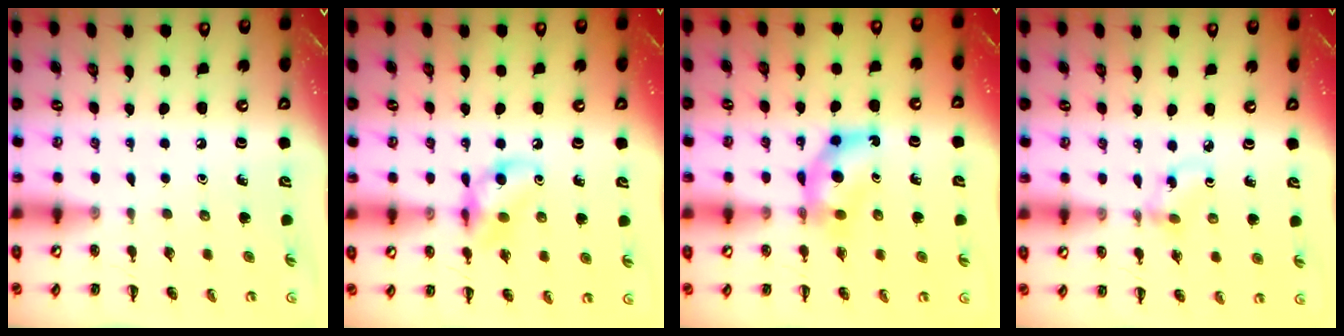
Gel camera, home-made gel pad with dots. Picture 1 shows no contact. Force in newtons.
{"total": 10.1, "press": 10.1, "slide": 1.0}
{"total": 6.2, "press": 6.1, "slide": 0.8}
{"total": 2.9, "press": 2.7, "slide": 1.2}